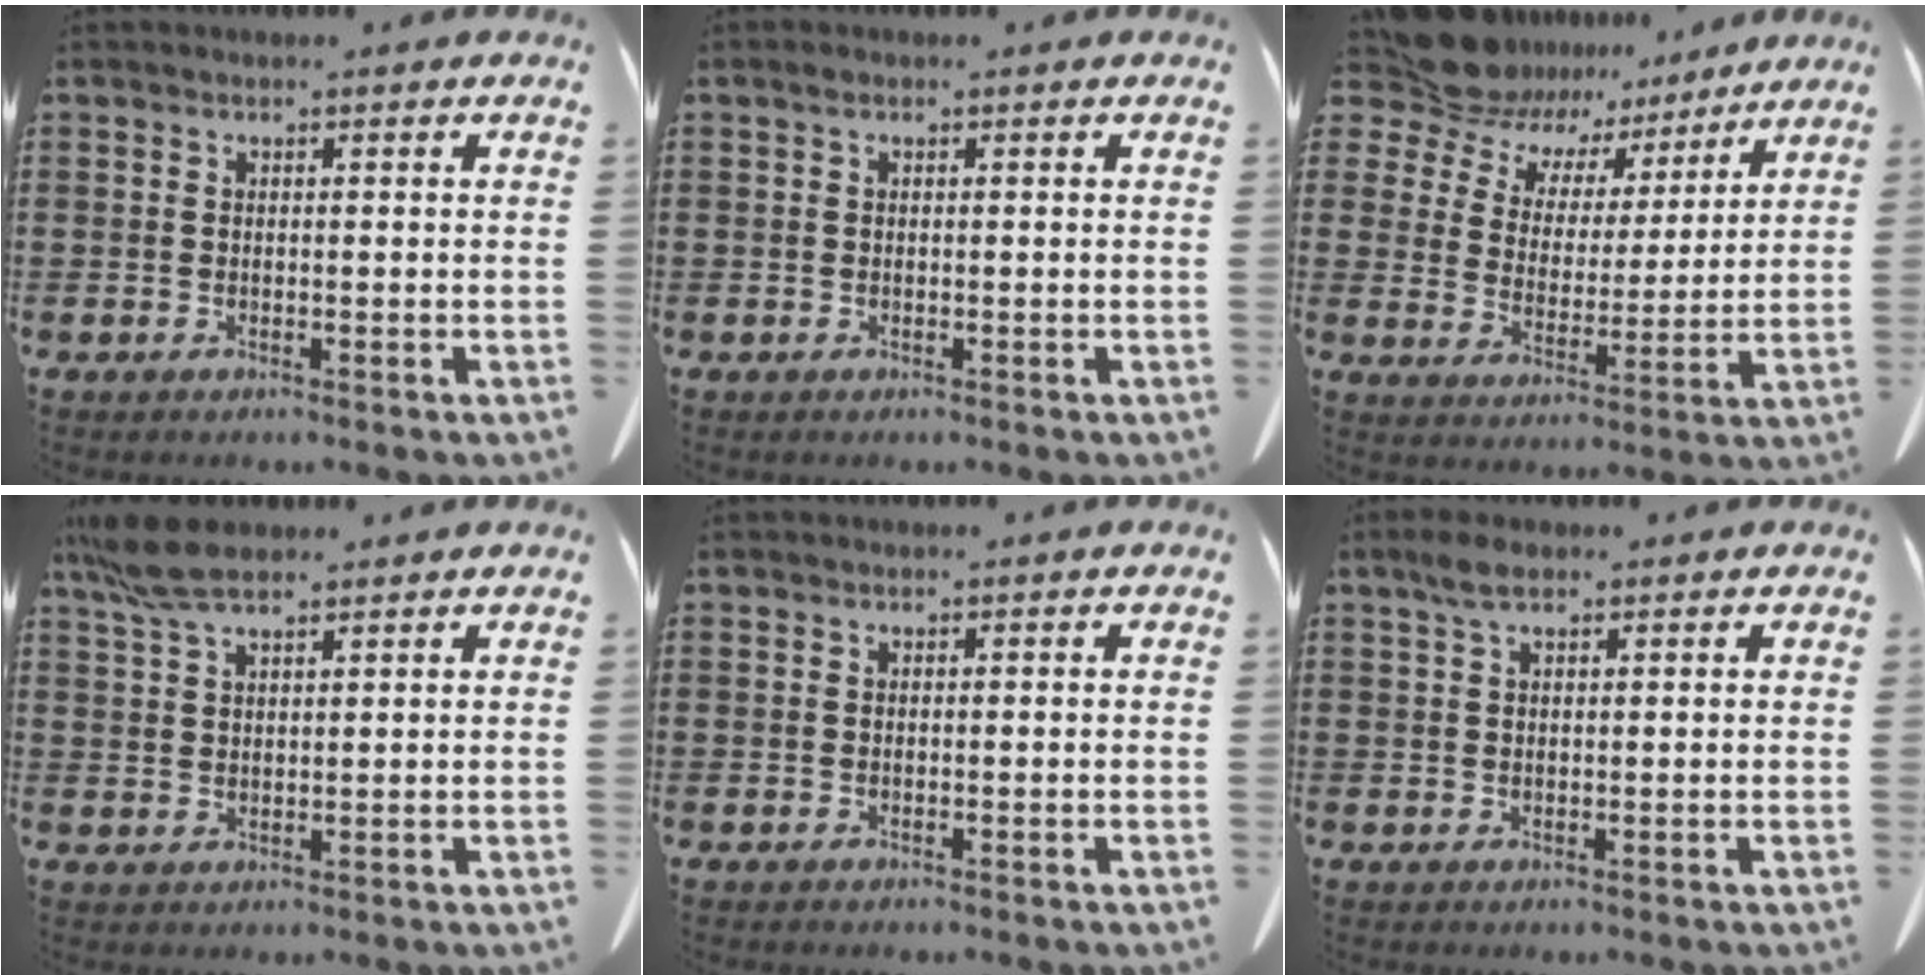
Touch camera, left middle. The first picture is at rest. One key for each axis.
{"total": 0.5, "fx": 0.2, "fy": 0.4, "fz": 0.3, "tx": -0.008, "ty": 0.003, "tz": 0.004}
{"total": 9.8, "fx": 8.9, "fy": 3.9, "fz": 1.4, "tx": -0.081, "ty": -0.048, "tz": 0.169}
{"total": 6.8, "fx": 4.8, "fy": 2.0, "fz": 4.3, "tx": -0.101, "ty": -0.003, "tz": 0.089}
{"total": 0.0}
{"total": 2.7, "fx": 1.6, "fy": 1.1, "fz": 1.9, "tx": -0.043, "ty": 0.005, "tz": 0.029}